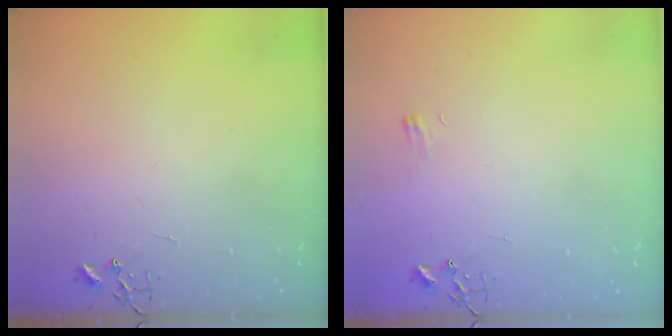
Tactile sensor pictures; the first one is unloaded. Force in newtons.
{"total": 4.7, "press": 4.7, "slide": 0.5}